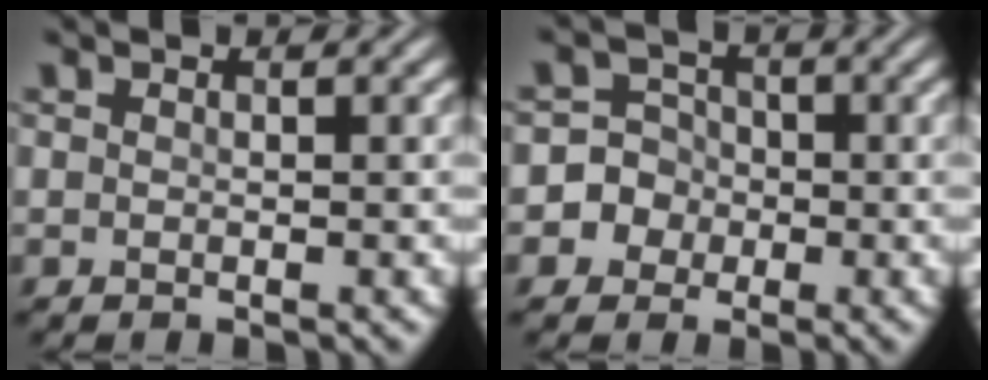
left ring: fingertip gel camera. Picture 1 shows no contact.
{"total": 4.6, "force": [-1.4, 4.4, 0.3], "torque": [0.022, 0.015, -0.046]}